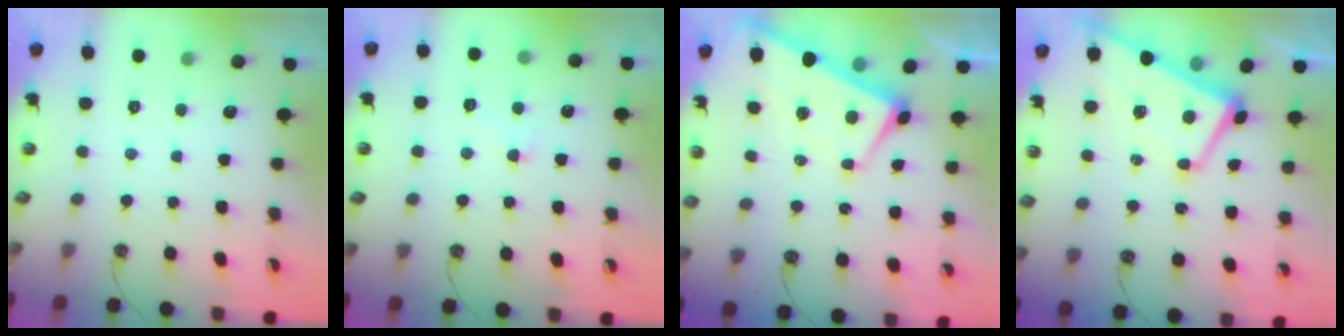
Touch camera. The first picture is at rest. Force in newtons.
{"total": 2.3, "press": 2.2, "slide": 0.6}
{"total": 1.5, "press": 1.3, "slide": 0.7}
{"total": 1.2, "press": 0.7, "slide": 1.0}